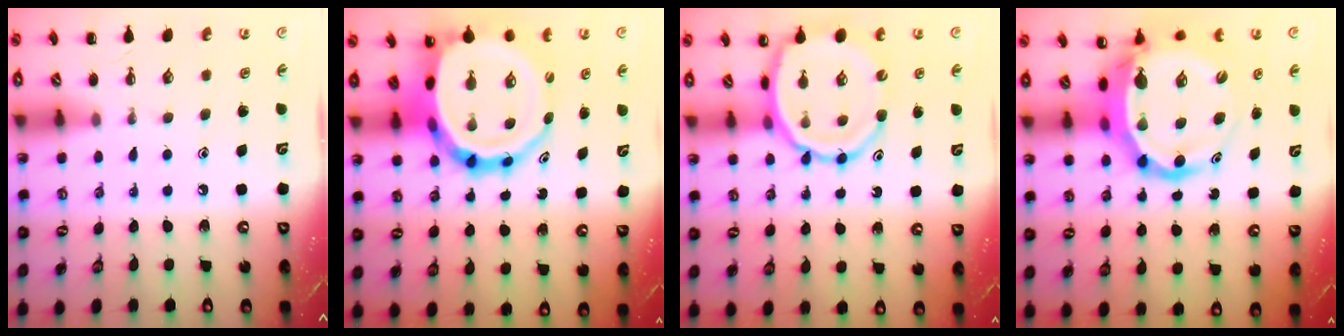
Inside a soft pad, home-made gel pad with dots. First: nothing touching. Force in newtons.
{"total": 17.3, "press": 16.7, "slide": 4.8}
{"total": 12.2, "press": 11.9, "slide": 2.7}
{"total": 9.8, "press": 9.4, "slide": 2.8}